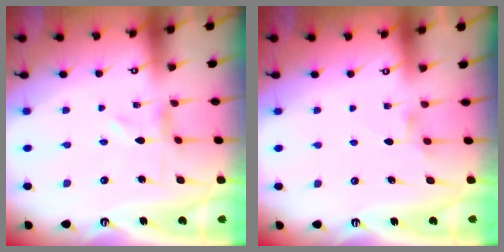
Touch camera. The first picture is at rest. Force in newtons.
{"total": 3.6, "press": 3.6, "slide": 0.3}